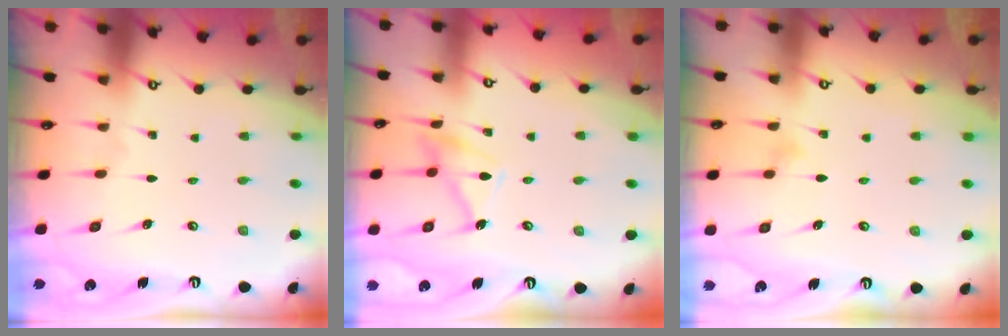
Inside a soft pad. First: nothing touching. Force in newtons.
{"total": 11.4, "press": 11.4, "slide": 0.7}
{"total": 8.3, "press": 8.3, "slide": 0.5}